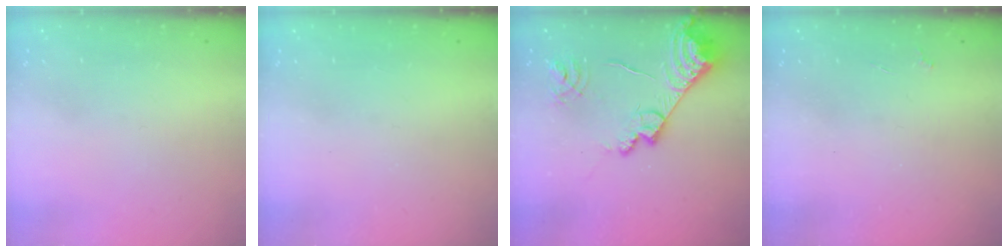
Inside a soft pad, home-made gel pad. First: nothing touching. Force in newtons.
{"total": 1.1, "press": 1.0, "slide": 0.1}
{"total": 16.6, "press": 16.5, "slide": 1.7}
{"total": 2.1, "press": 2.0, "slide": 0.4}